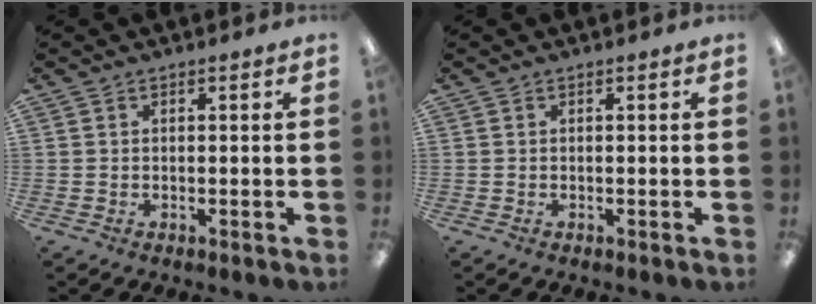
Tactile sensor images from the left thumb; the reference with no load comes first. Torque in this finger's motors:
{"motor_torque": [-0.05, 0.06, 0.00, 0.10, 0.00]}